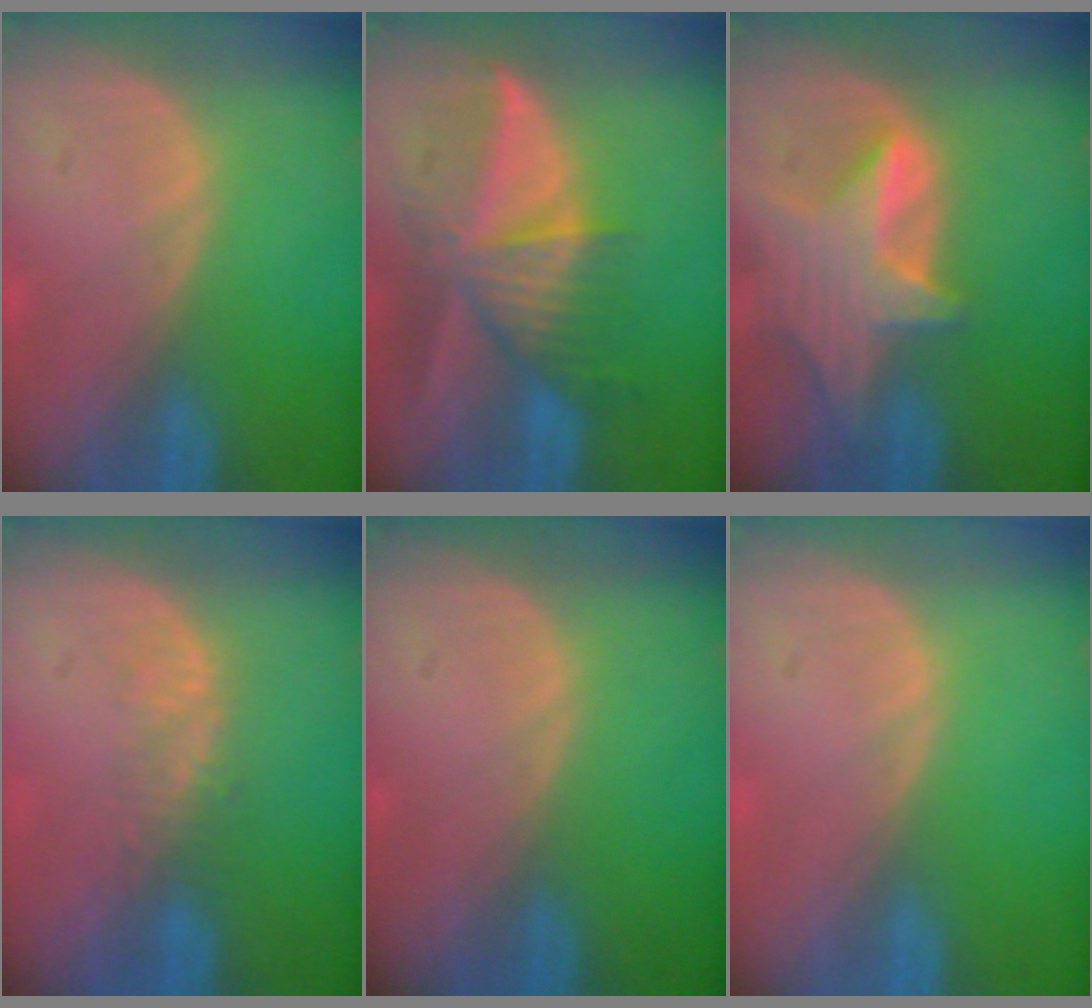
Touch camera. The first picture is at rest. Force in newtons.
{"total": 9.8, "press": 8.6, "slide": 4.5}
{"total": 7.9, "press": 7.2, "slide": 3.2}
{"total": 2.9, "press": 2.3, "slide": 1.8}
{"total": 0.0}
{"total": 0.0}